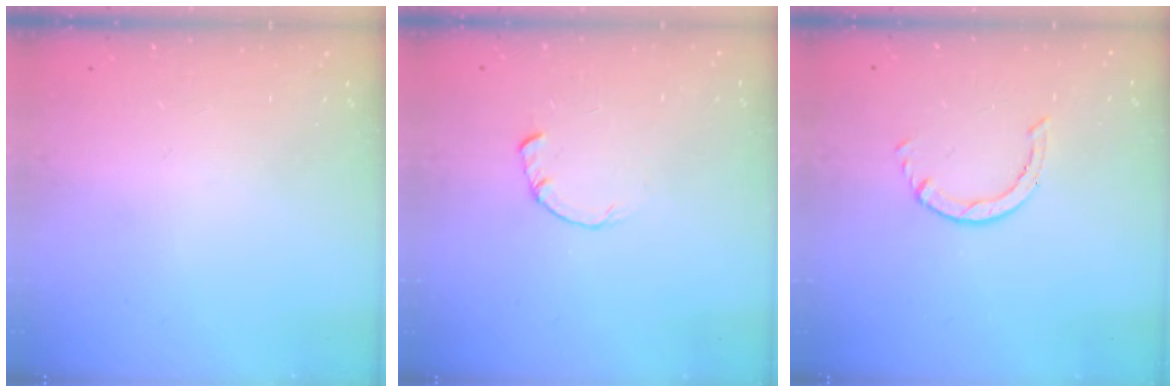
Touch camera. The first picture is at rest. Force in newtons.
{"total": 0.8, "press": 0.8, "slide": 0.2}
{"total": 0.6, "press": 0.6, "slide": 0.1}